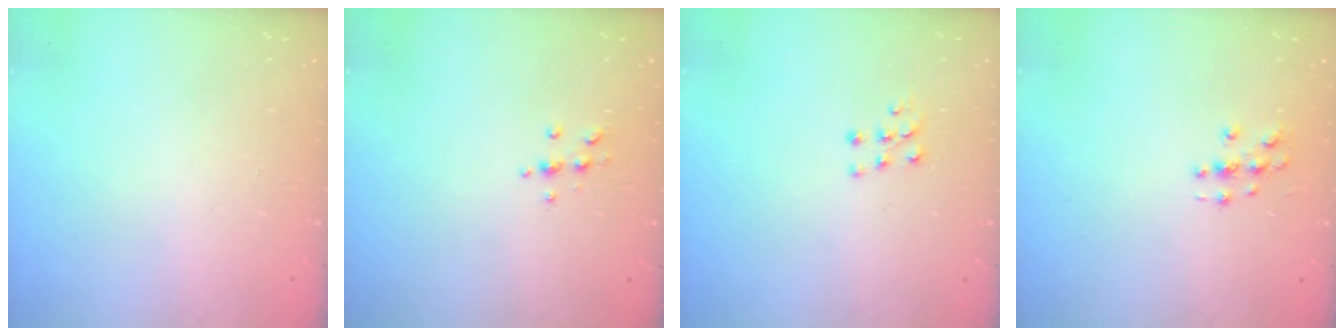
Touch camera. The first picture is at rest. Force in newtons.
{"total": 5.4, "press": 5.1, "slide": 1.7}
{"total": 5.6, "press": 5.6, "slide": 0.5}
{"total": 2.8, "press": 2.8, "slide": 0.3}